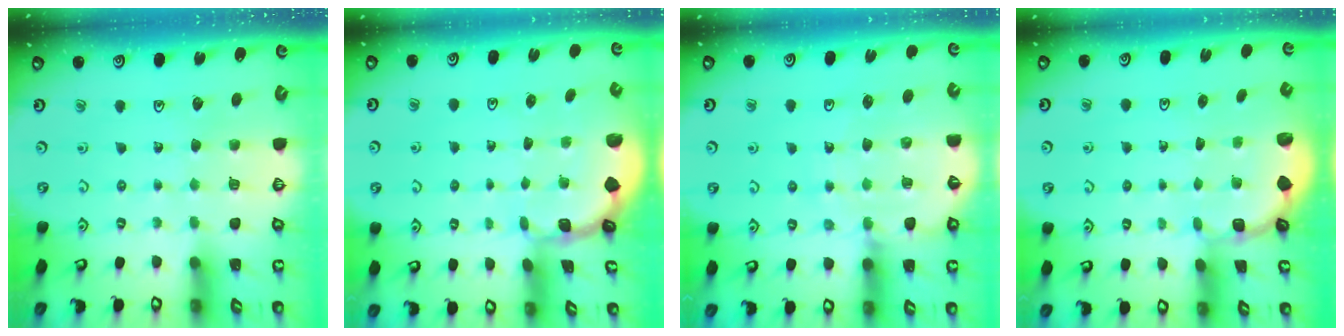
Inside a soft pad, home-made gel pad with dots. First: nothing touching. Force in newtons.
{"total": 1.1, "press": 1.1, "slide": 0.1}
{"total": 8.6, "press": 8.1, "slide": 2.7}
{"total": 1.8, "press": 1.6, "slide": 0.8}